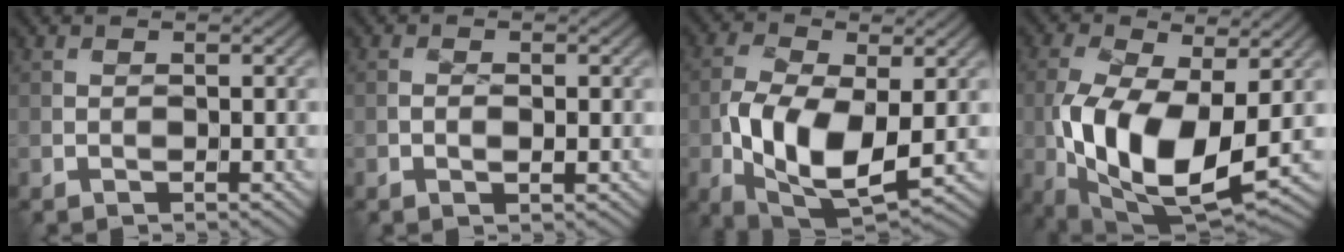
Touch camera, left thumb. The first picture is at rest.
{"total": 1.1, "force": [-0.3, 0.5, 0.9], "torque": [-0.014, 0.001, -0.006]}
{"total": 11.7, "force": [-1.7, 6.2, 9.8], "torque": [-0.212, -0.020, -0.027]}
{"total": 14.1, "force": [-1.6, 7.2, 12.0], "torque": [-0.265, -0.024, -0.026]}